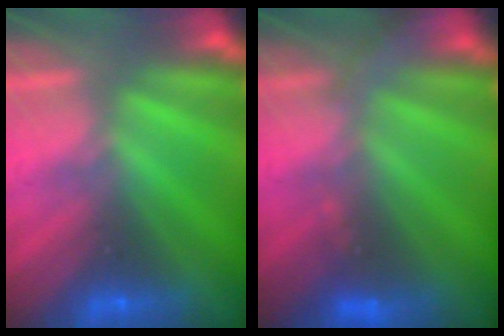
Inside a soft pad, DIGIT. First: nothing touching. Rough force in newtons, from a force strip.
{"total": 2.8}